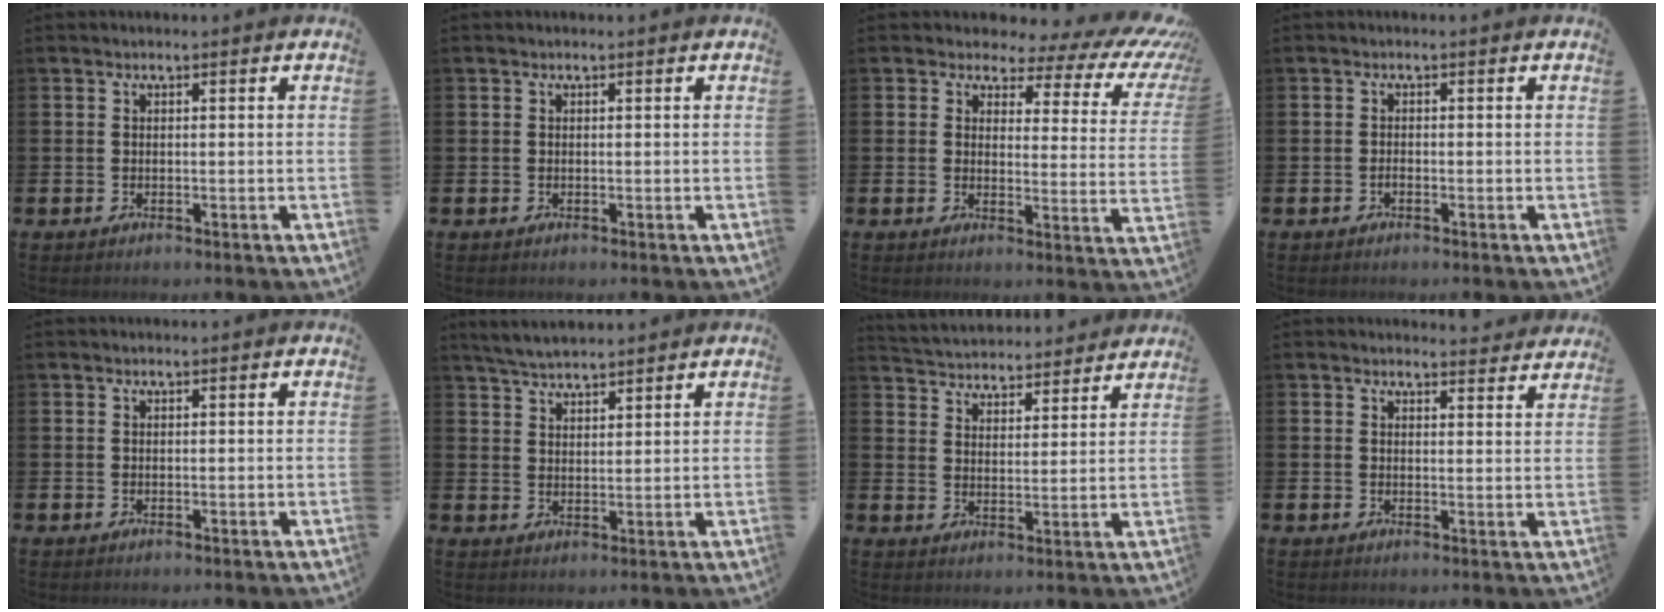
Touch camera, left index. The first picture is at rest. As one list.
[{"total": 0.0}, {"total": 3.3, "force": [1.7, 2.5, 1.4], "torque": [-0.018, -0.028, 0.013]}, {"total": 0.6, "force": [-0.5, 0.1, 0.3], "torque": [-0.016, -0.002, -0.006]}, {"total": 0.0}, {"total": 4.2, "force": [4.1, 0.5, 0.8], "torque": [-0.019, -0.015, 0.073]}, {"total": 4.6, "force": [4.5, 1.0, -0.3], "torque": [-0.010, -0.036, 0.077]}, {"total": 2.6, "force": [2.6, 0.2, -0.1], "torque": [0.012, -0.020, 0.044]}]